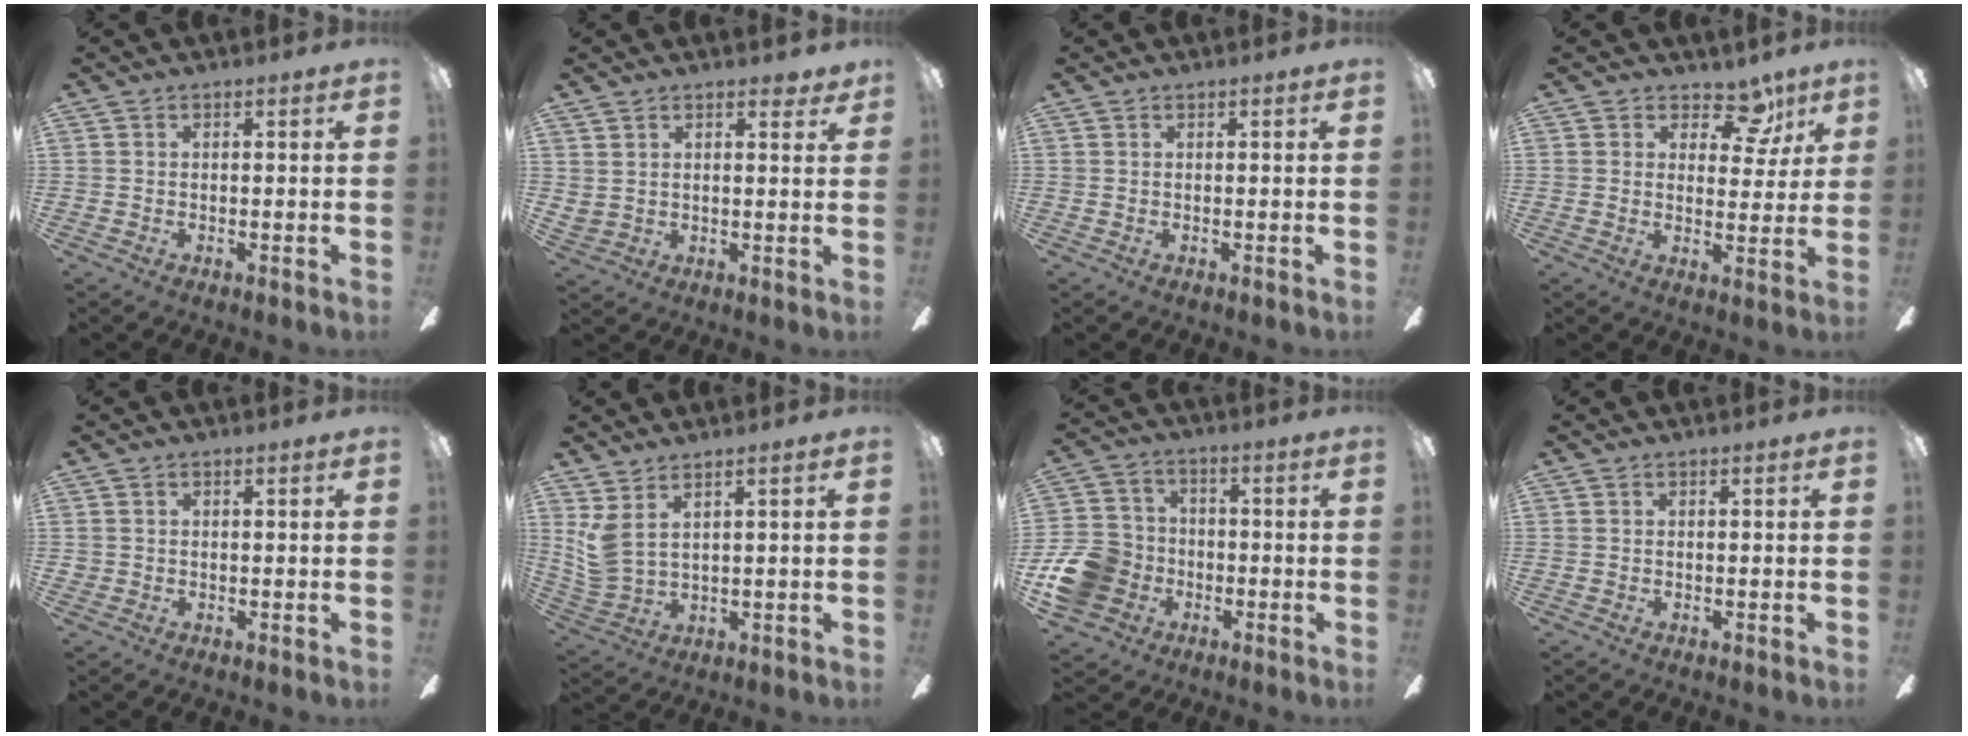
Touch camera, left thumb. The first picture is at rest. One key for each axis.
{"total": 4.1, "fx": 3.1, "fy": 2.5, "fz": 0.9, "tx": -0.019, "ty": -0.005, "tz": 0.058}
{"total": 0.0}
{"total": 9.0, "fx": 5.6, "fy": 5.6, "fz": 4.3, "tx": -0.045, "ty": -0.028, "tz": 0.098}
{"total": 0.8, "fx": -0.1, "fy": 0.8, "fz": -0.1, "tx": 0.003, "ty": 0.005, "tz": -0.004}
{"total": 5.8, "fx": 3.4, "fy": 2.2, "fz": 4.2, "tx": -0.091, "ty": -0.014, "tz": 0.065}
{"total": 12.9, "fx": -4.6, "fy": 11.1, "fz": 4.8, "tx": -0.100, "ty": 0.044, "tz": -0.078}
{"total": 0.0}